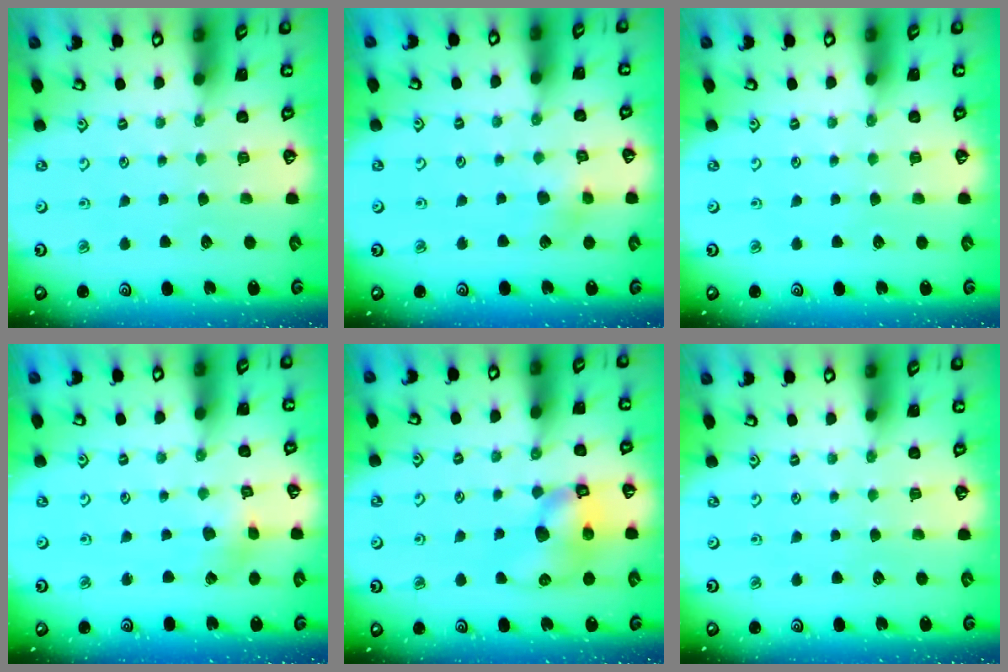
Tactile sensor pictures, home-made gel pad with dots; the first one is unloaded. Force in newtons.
{"total": 7.3, "press": 7.3, "slide": 0.5}
{"total": 0.0}
{"total": 2.6, "press": 2.6, "slide": 0.1}
{"total": 10.8, "press": 10.6, "slide": 1.7}
{"total": 0.0}